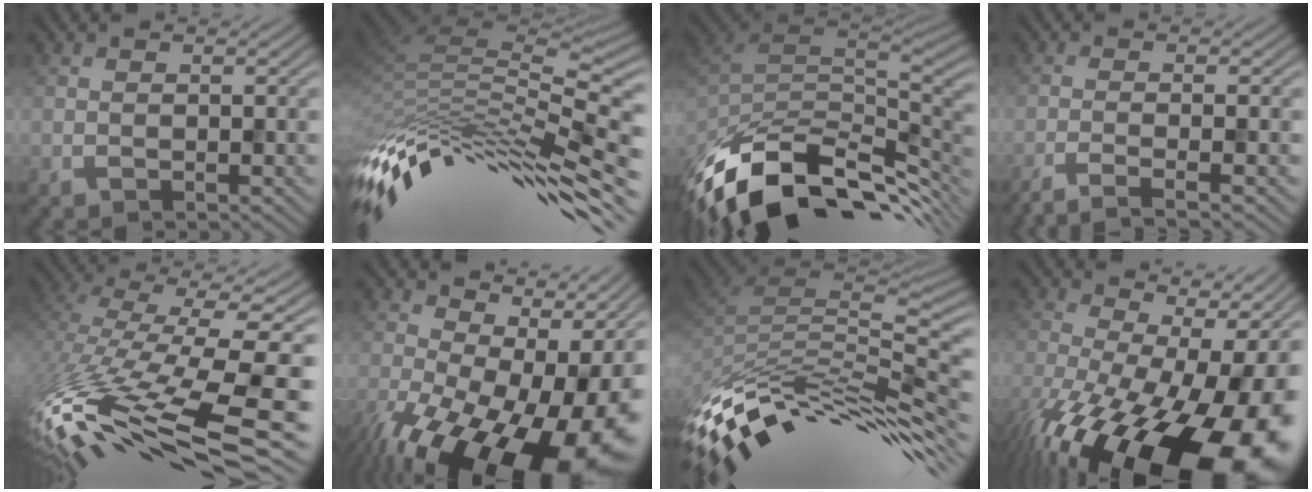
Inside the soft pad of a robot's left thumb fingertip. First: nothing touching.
{"total": 14.0, "force": [-6.7, 5.4, 11.1], "torque": [-0.245, -0.005, -0.117]}
{"total": 14.3, "force": [-9.2, 7.0, 8.5], "torque": [-0.202, -0.030, -0.154]}
{"total": 4.4, "force": [-3.1, 0.9, 3.0], "torque": [-0.029, 0.002, -0.063]}
{"total": 15.4, "force": [-7.5, 4.6, 12.7], "torque": [-0.265, -0.032, -0.096]}
{"total": 18.4, "force": [-5.3, 11.0, 13.8], "torque": [-0.190, -0.062, -0.043]}
{"total": 13.2, "force": [-8.4, 4.9, 8.8], "torque": [-0.192, 0.000, -0.145]}
{"total": 20.3, "force": [-7.6, 10.3, 15.7], "torque": [-0.253, -0.068, -0.088]}